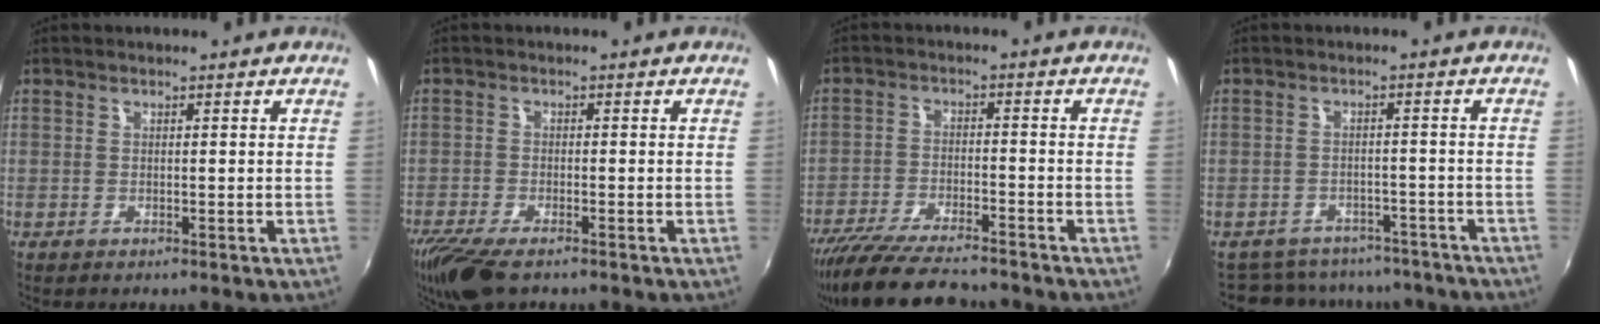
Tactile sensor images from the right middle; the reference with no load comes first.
{"total": 8.1, "force": [-6.0, 2.2, 5.0], "torque": [-0.121, -0.034, -0.113]}
{"total": 13.8, "force": [-12.0, 2.5, 6.2], "torque": [-0.138, -0.027, -0.203]}
{"total": 14.2, "force": [-12.2, 6.1, 4.1], "torque": [-0.094, 0.011, -0.153]}